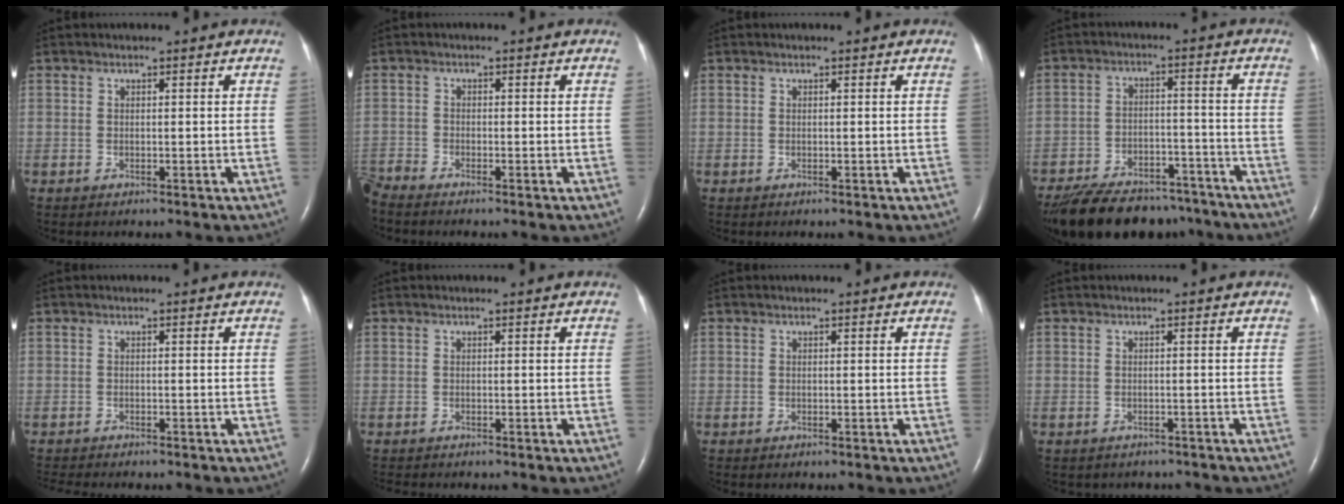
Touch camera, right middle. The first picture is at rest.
{"total": 2.4, "force": [-2.3, -0.5, 0.3], "torque": [-0.014, -0.012, -0.048]}
{"total": 0.0}
{"total": 20.4, "force": [-17.0, 7.9, 8.2], "torque": [-0.177, -0.015, -0.245]}
{"total": 4.8, "force": [-4.2, 0.8, 2.0], "torque": [-0.026, -0.008, -0.060]}
{"total": 1.5, "force": [-1.4, 0.3, 0.6], "torque": [-0.009, -0.003, -0.017]}
{"total": 0.0}
{"total": 3.5, "force": [-3.1, 1.6, 0.2], "torque": [-0.003, 0.007, -0.035]}